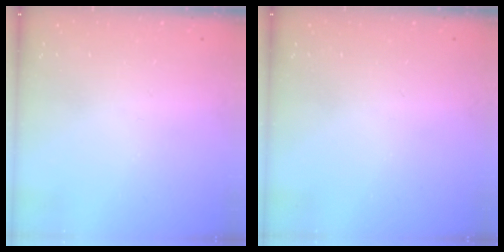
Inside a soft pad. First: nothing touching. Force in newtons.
{"total": 0.0}